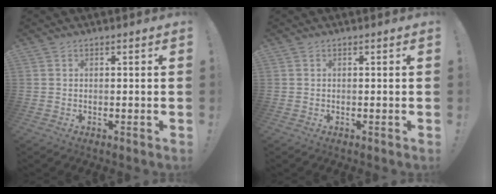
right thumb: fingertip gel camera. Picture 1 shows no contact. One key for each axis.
{"total": 0.0}